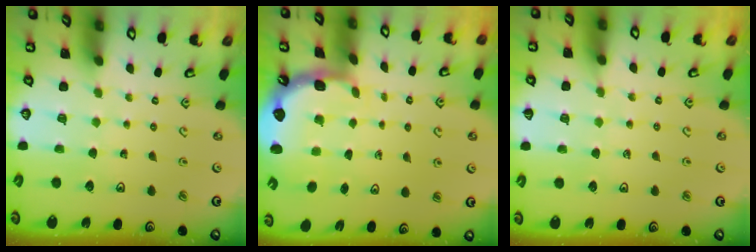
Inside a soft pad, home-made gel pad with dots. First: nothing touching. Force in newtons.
{"total": 2.4, "press": 1.7, "slide": 1.8}
{"total": 3.0, "press": 2.9, "slide": 0.5}